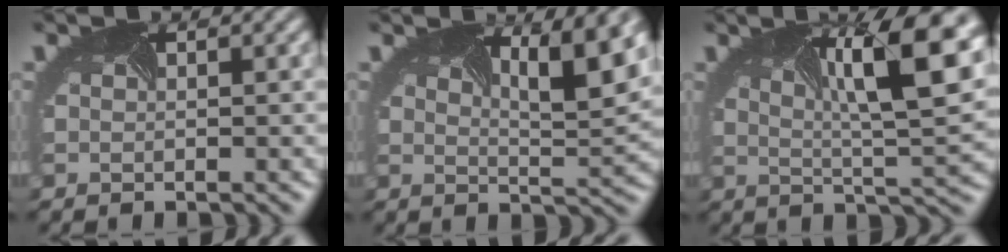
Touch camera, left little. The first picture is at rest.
{"total": 7.4, "force": [3.2, 1.9, 6.4], "torque": [-0.077, 0.011, 0.045]}
{"total": 11.4, "force": [3.7, 3.3, 10.3], "torque": [-0.150, 0.012, 0.057]}